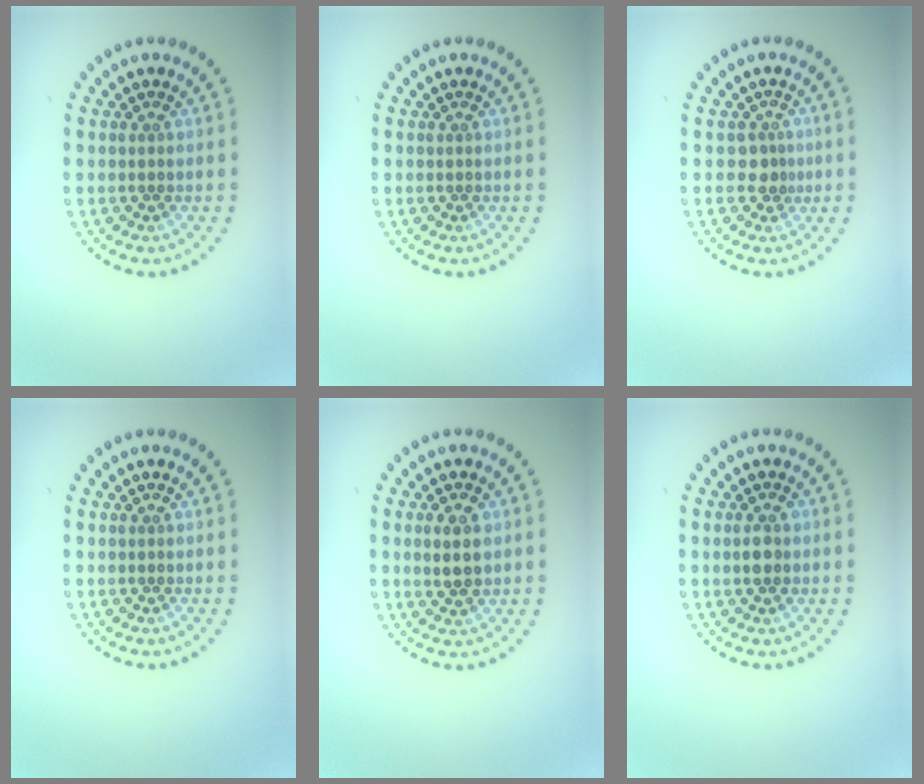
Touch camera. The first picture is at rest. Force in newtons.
{"total": 0.0}
{"total": 1.7, "press": 1.3, "slide": 1.1}
{"total": 0.0}
{"total": 2.7, "press": 2.6, "slide": 0.5}
{"total": 2.1, "press": 2.1, "slide": 0.2}